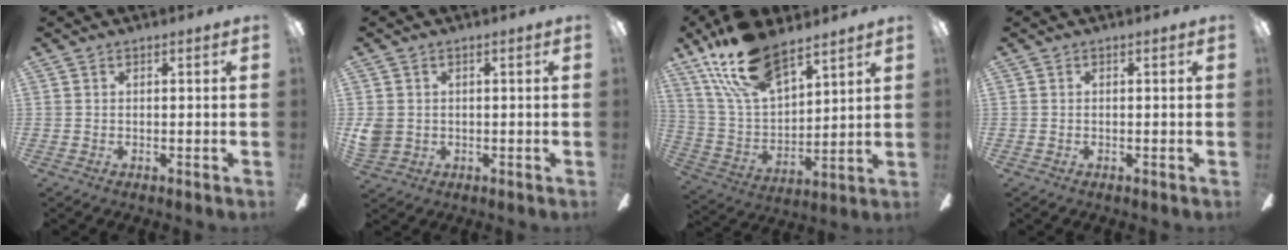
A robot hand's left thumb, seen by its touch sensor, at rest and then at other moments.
{"total": 3.6, "force": [0.5, 3.3, 1.4], "torque": [-0.035, 0.006, 0.013]}
{"total": 19.3, "force": [13.7, 8.5, 10.7], "torque": [-0.217, -0.069, 0.246]}
{"total": 0.0}